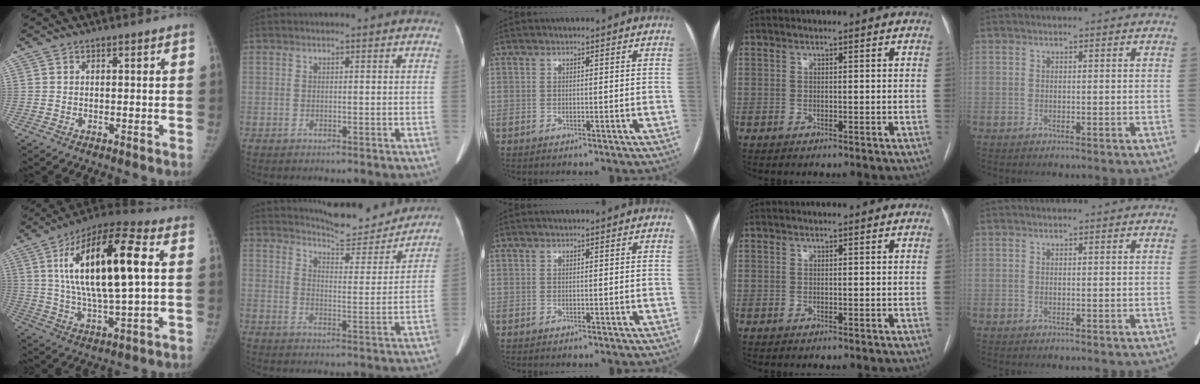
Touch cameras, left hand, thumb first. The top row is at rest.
{"thumb": {"total": 21.1, "force": [4.4, 6.4, 19.6], "torque": [-0.355, 0.005, 0.073]}, "index": {"total": 13.1, "force": [12.5, 1.7, 3.4], "torque": [-0.047, -0.022, 0.164]}}